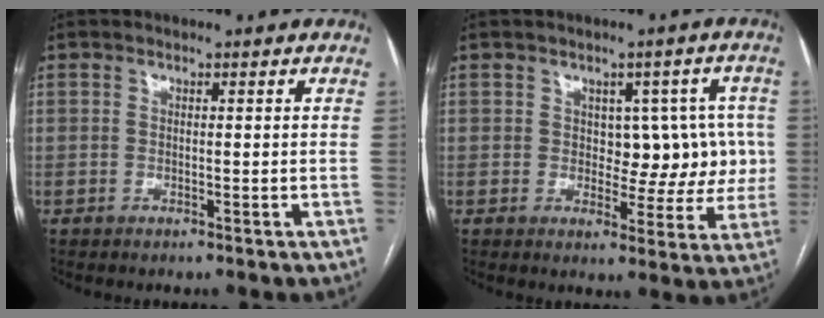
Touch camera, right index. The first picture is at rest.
{"total": 7.5, "force": [0.8, 4.9, 5.6], "torque": [-0.047, 0.025, 0.019]}